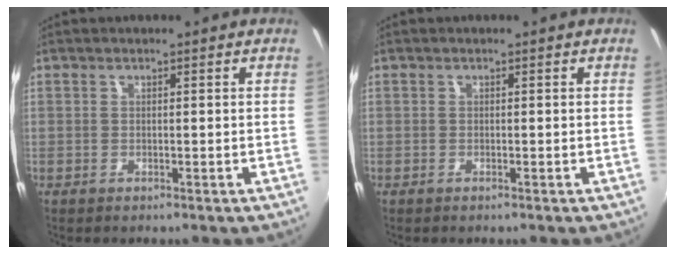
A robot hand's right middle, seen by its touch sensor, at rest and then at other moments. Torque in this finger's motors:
{"motor_torque": [0.12, -0.36, -0.07, -0.07]}